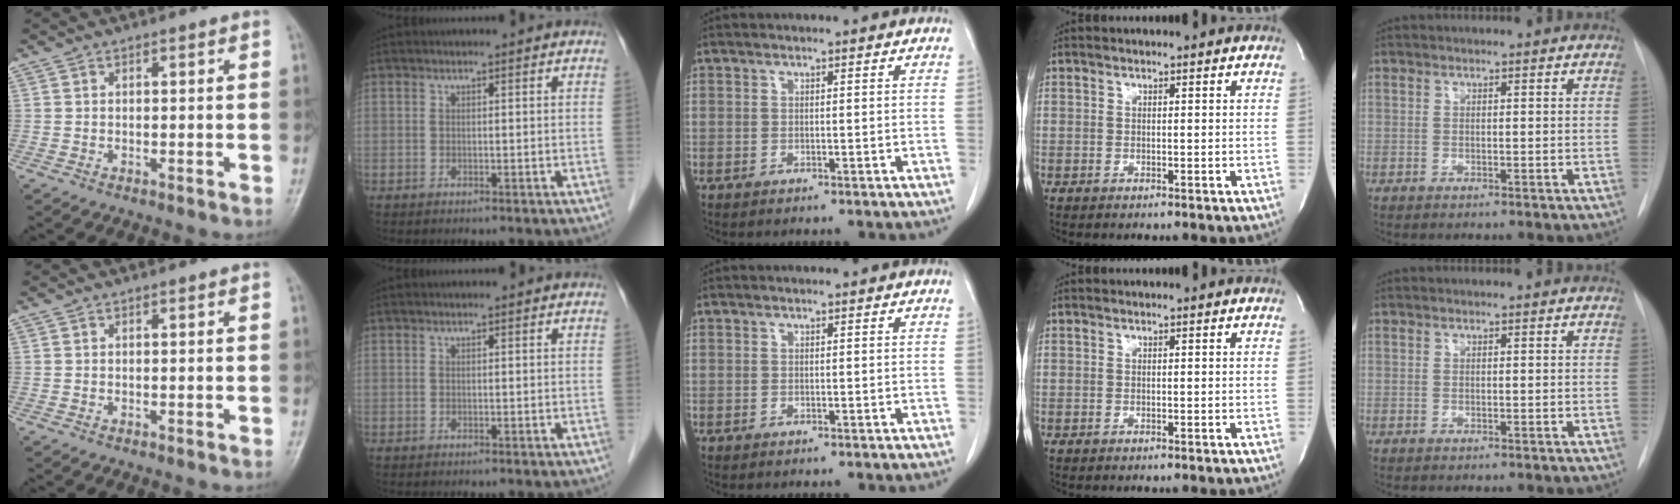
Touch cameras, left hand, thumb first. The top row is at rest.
{}